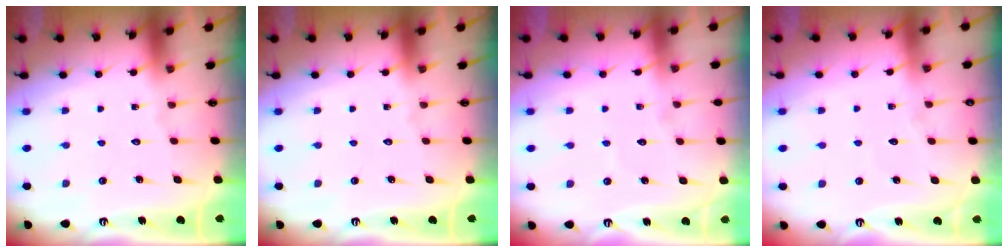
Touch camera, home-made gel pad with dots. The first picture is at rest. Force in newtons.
{"total": 0.0}
{"total": 2.6, "press": 2.6, "slide": 0.2}
{"total": 2.3, "press": 2.3, "slide": 0.3}